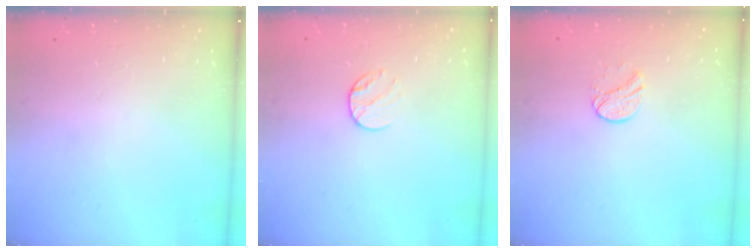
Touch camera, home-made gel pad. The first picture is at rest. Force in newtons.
{"total": 6.5, "press": 6.5, "slide": 0.6}
{"total": 6.9, "press": 6.9, "slide": 0.5}